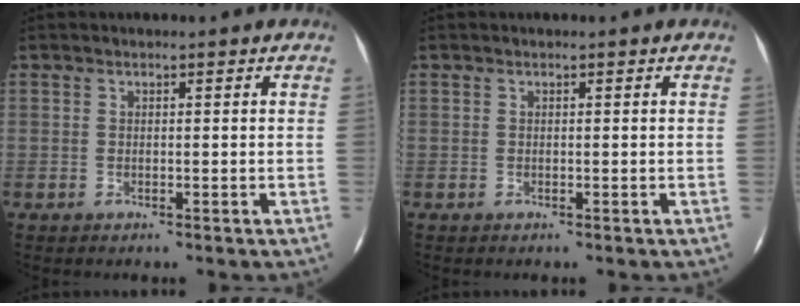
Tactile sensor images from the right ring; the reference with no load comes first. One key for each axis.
{"total": 0.0}